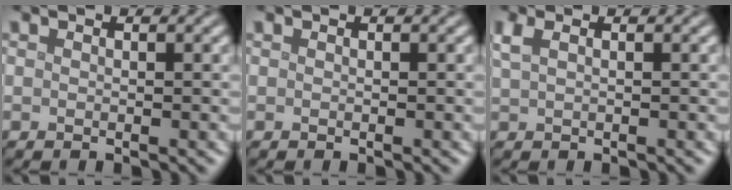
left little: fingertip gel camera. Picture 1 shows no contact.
{"total": 0.0}
{"total": 1.8, "force": [1.0, 0.7, 1.4], "torque": [-0.029, 0.004, 0.020]}